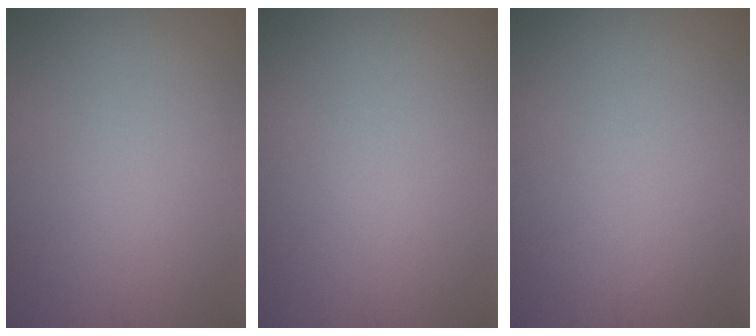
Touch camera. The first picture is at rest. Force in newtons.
{"total": 0.0}
{"total": 0.0}